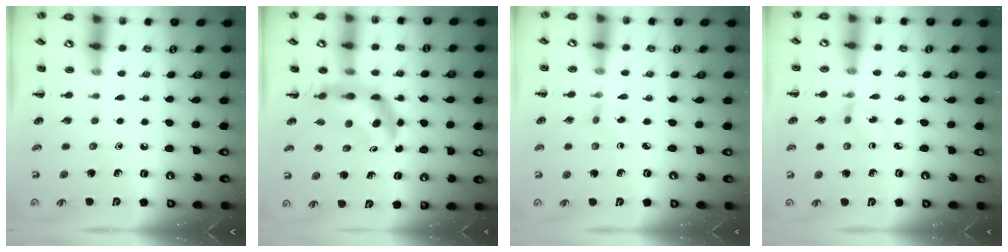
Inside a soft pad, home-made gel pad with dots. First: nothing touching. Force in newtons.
{"total": 6.5, "press": 6.3, "slide": 1.7}
{"total": 2.1, "press": 1.9, "slide": 0.9}
{"total": 1.5, "press": 1.3, "slide": 0.7}